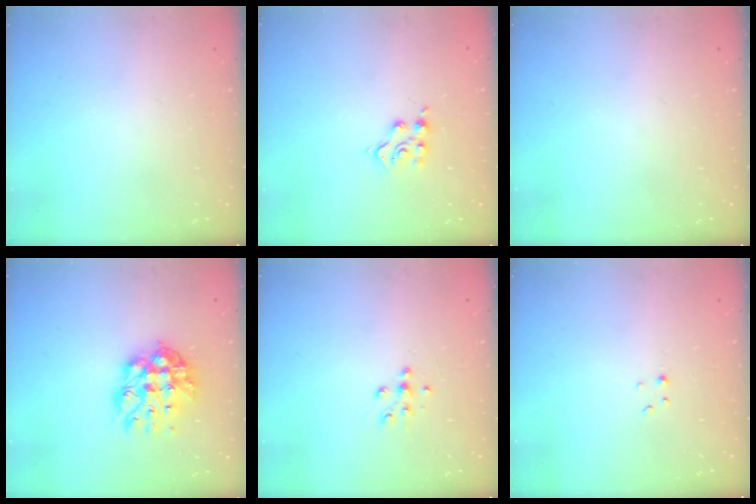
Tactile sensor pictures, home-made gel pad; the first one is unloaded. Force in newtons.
{"total": 4.8, "press": 4.8, "slide": 0.2}
{"total": 0.0}
{"total": 12.1, "press": 12.0, "slide": 1.1}
{"total": 6.1, "press": 6.0, "slide": 1.3}
{"total": 1.1, "press": 1.1, "slide": 0.2}